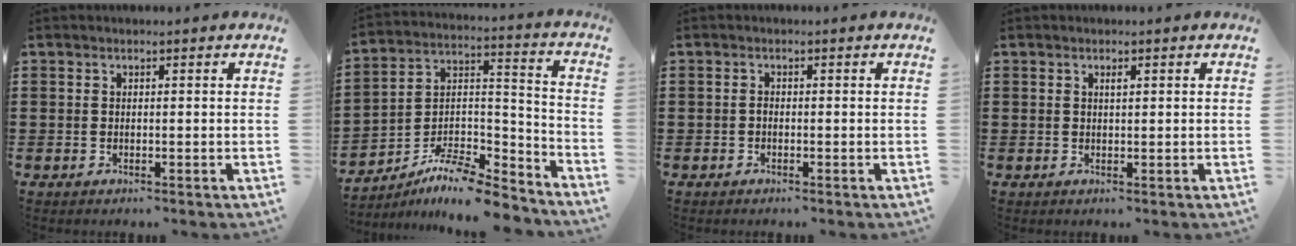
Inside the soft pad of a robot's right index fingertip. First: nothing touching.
{"total": 8.9, "force": [-7.9, 2.1, 3.6], "torque": [-0.065, 0.016, -0.157]}
{"total": 0.7, "force": [-0.5, 0.3, 0.5], "torque": [-0.012, -0.004, -0.008]}
{"total": 0.7, "force": [0.3, 0.1, 0.6], "torque": [-0.014, -0.001, 0.006]}